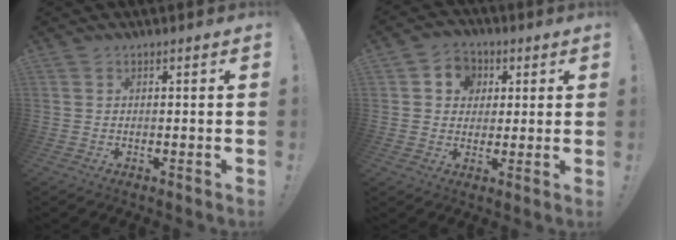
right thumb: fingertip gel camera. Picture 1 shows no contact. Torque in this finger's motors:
{"motor_torque": [0.44, 1.44, 0.38, -0.42, -0.03]}